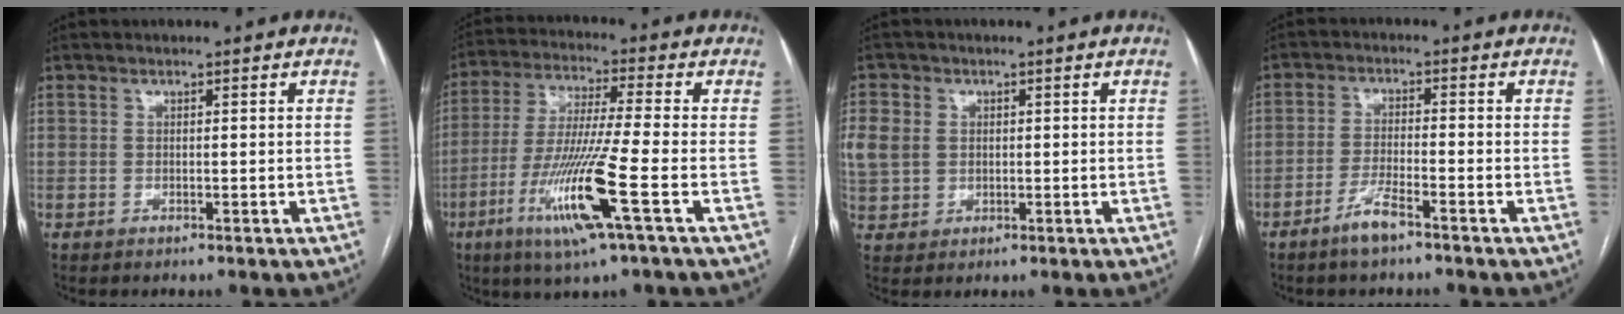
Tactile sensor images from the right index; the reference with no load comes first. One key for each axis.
{"total": 13.7, "fx": -5.2, "fy": -0.8, "fz": 12.7, "tx": -0.256, "ty": -0.024, "tz": -0.101}
{"total": 7.0, "fx": 1.3, "fy": 6.2, "fz": 3.2, "tx": -0.088, "ty": 0.012, "tz": 0.034}
{"total": 4.4, "fx": -3.2, "fy": 0.5, "fz": 2.9, "tx": -0.063, "ty": -0.004, "tz": -0.062}